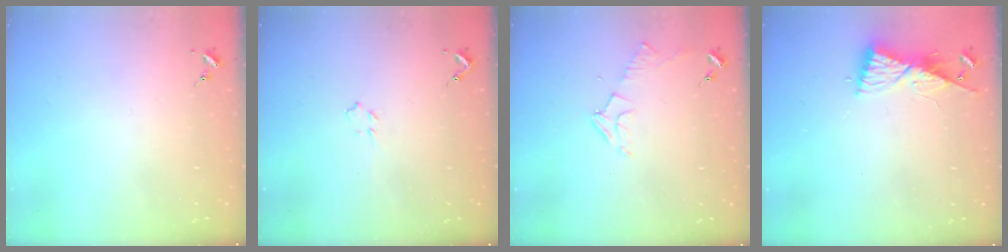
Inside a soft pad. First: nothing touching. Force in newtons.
{"total": 4.2, "press": 4.1, "slide": 0.6}
{"total": 5.9, "press": 5.9, "slide": 0.8}
{"total": 8.5, "press": 8.5, "slide": 0.7}